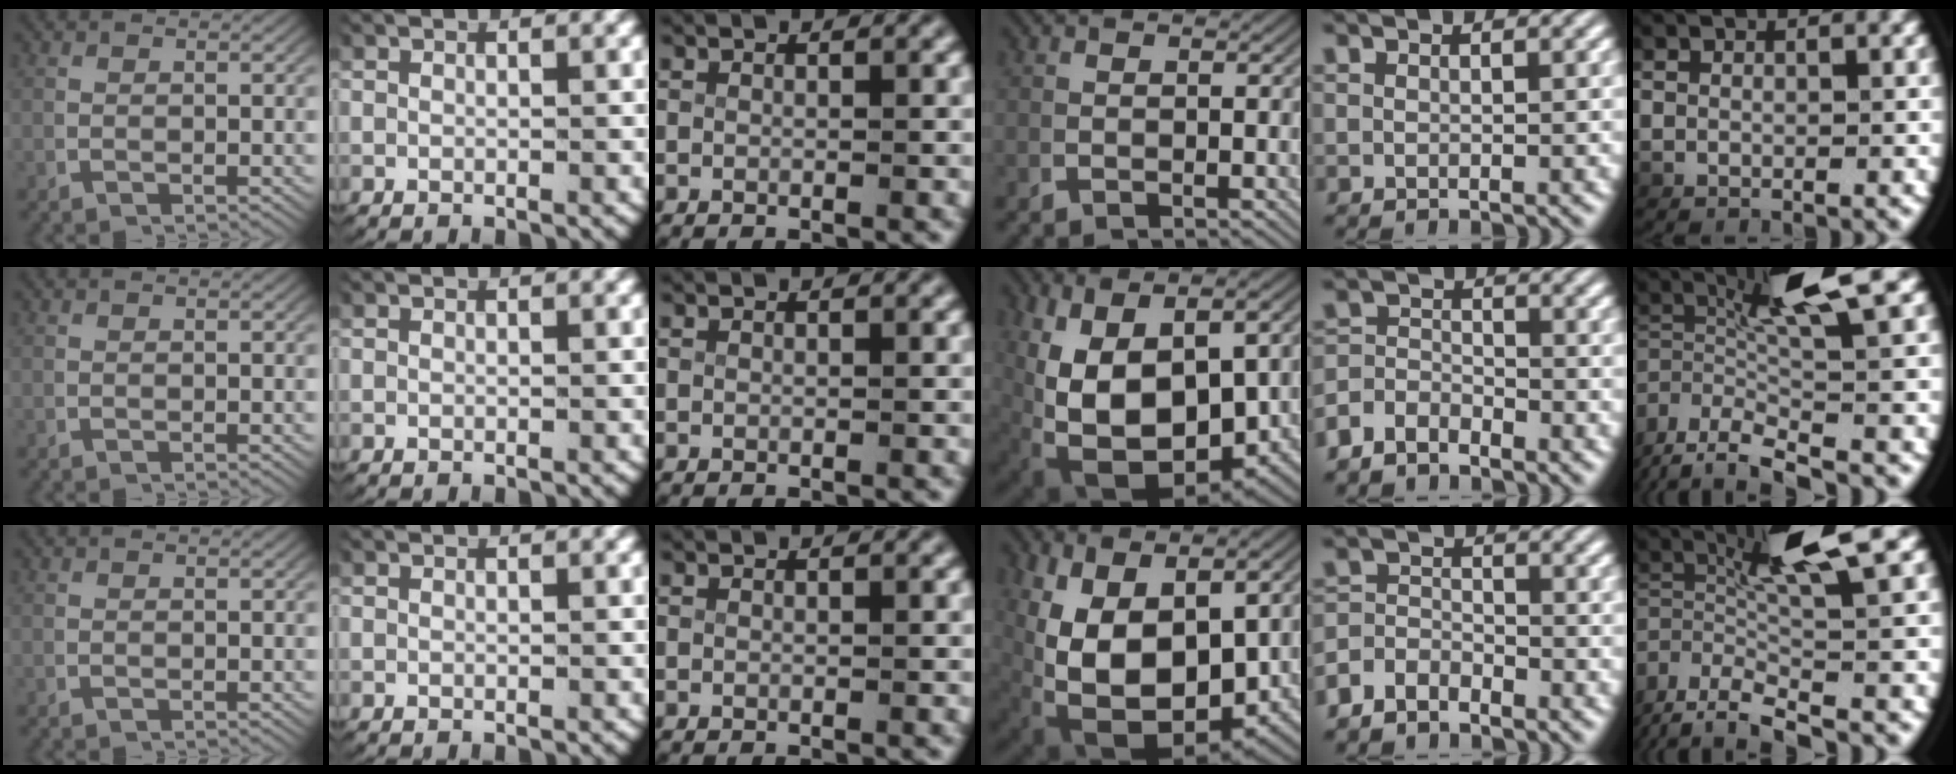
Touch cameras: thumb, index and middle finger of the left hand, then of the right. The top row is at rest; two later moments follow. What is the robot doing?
{"motion": "lift_and_place", "object": "coat"}